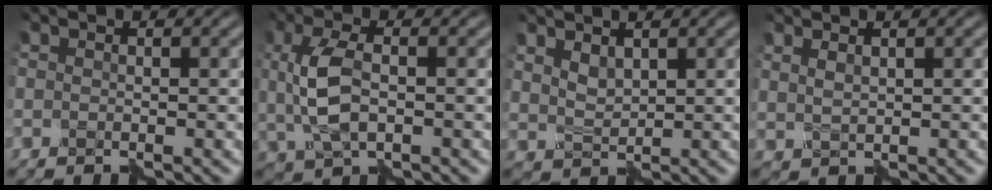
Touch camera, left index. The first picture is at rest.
{"total": 4.7, "force": [0.4, 2.3, 4.1], "torque": [-0.099, 0.004, 0.008]}
{"total": 1.6, "force": [1.2, 0.7, 0.8], "torque": [-0.020, -0.003, 0.030]}
{"total": 1.1, "force": [0.9, 0.2, 0.7], "torque": [-0.017, -0.002, 0.022]}